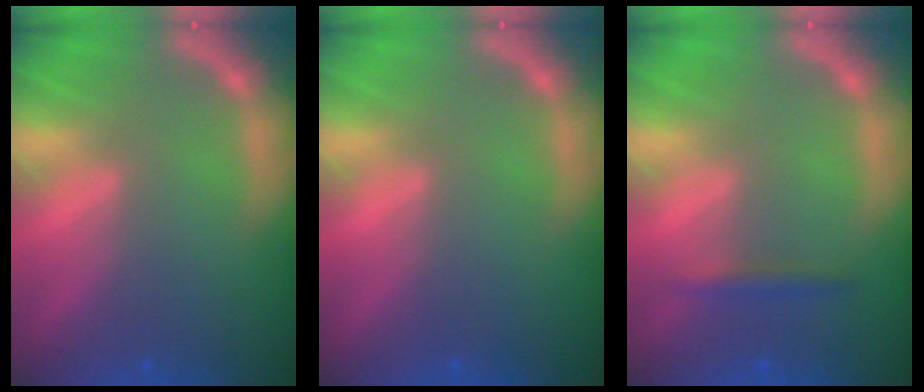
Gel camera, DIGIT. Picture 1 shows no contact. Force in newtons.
{"total": 0.0}
{"total": 1.4}